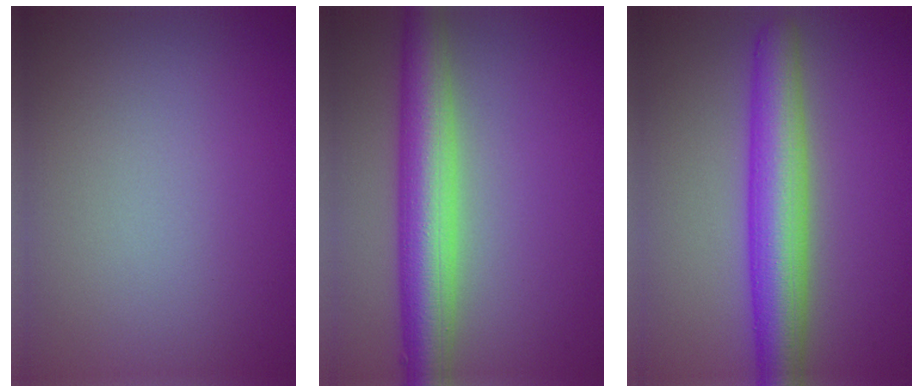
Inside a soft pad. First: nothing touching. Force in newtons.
{"total": 7.1, "press": 7.1, "slide": 0.2}
{"total": 6.6, "press": 6.6, "slide": 0.1}